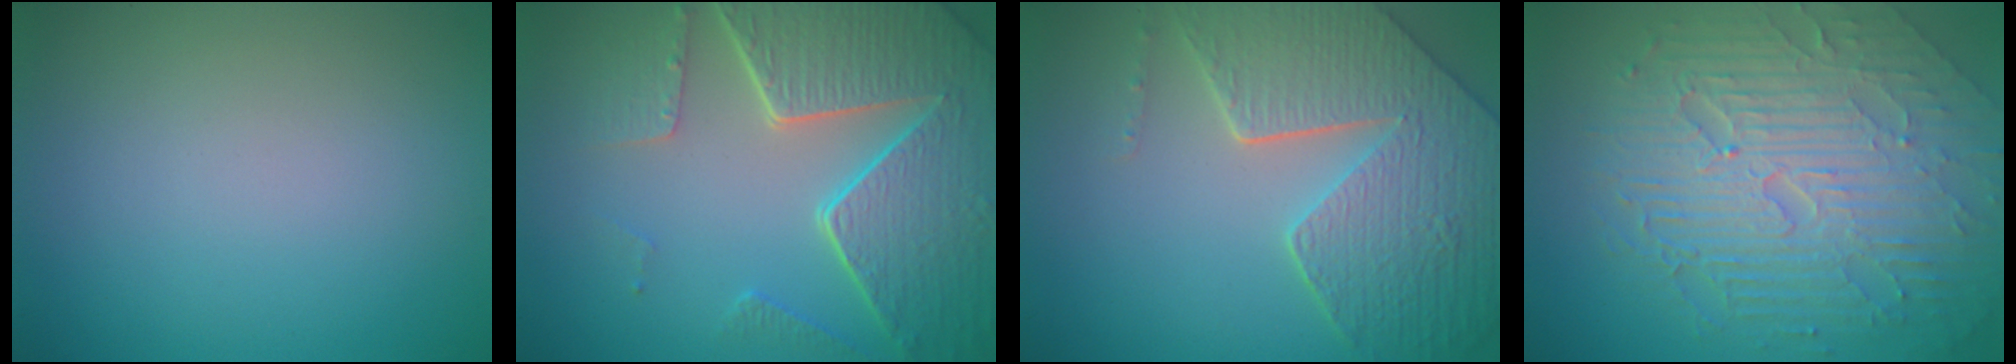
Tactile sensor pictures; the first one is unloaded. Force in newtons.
{"total": 8.3, "press": 5.9, "slide": 5.8}
{"total": 8.4, "press": 6.0, "slide": 5.8}
{"total": 9.7, "press": 6.2, "slide": 7.4}